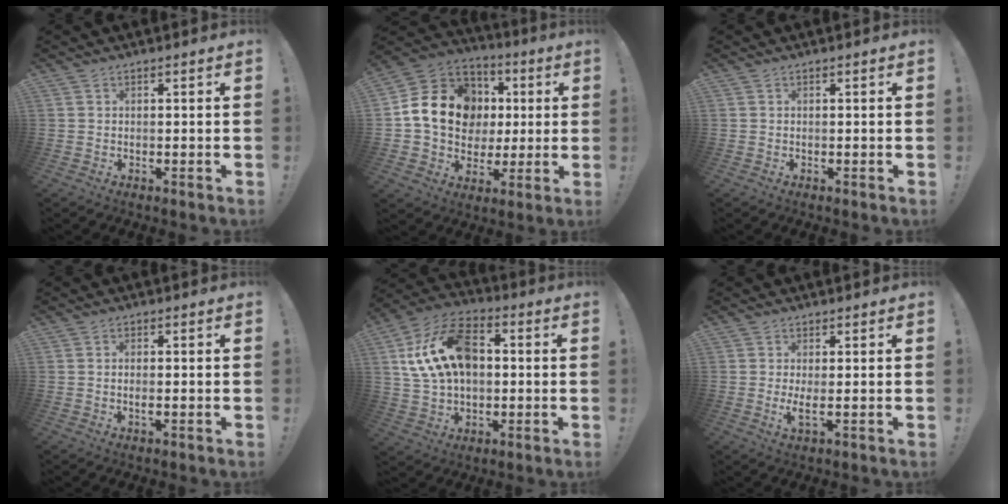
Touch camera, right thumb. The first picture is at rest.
{"total": 18.5, "force": [3.5, 15.0, 10.3], "torque": [-0.155, 0.003, 0.086]}
{"total": 0.0}
{"total": 1.6, "force": [-0.4, 0.3, 1.5], "torque": [-0.023, -0.002, -0.008]}
{"total": 19.2, "force": [3.6, 12.9, 13.7], "torque": [-0.236, 0.004, 0.070]}
{"total": 3.4, "force": [0.7, 0.1, 3.3], "torque": [-0.049, -0.019, 0.013]}